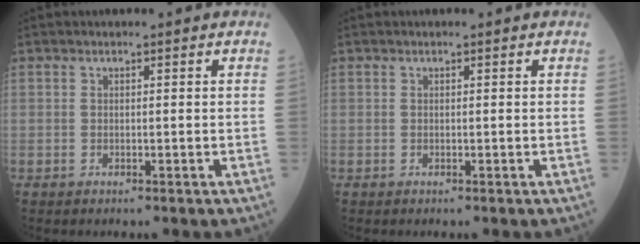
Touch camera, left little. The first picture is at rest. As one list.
[{"total": 0.0}]